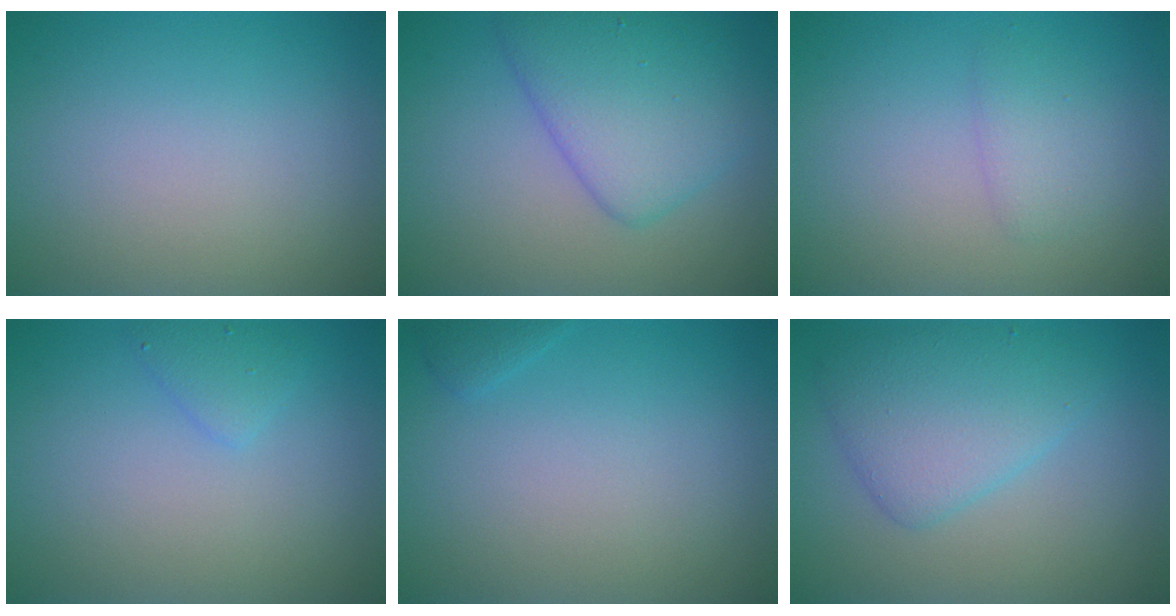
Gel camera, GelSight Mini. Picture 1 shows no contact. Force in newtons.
{"total": 5.5, "press": 5.5, "slide": 0.2}
{"total": 1.6, "press": 1.6, "slide": 0.1}
{"total": 1.4, "press": 1.4, "slide": 0.1}
{"total": 0.7, "press": 0.7, "slide": 0.1}
{"total": 4.5, "press": 4.5, "slide": 0.1}